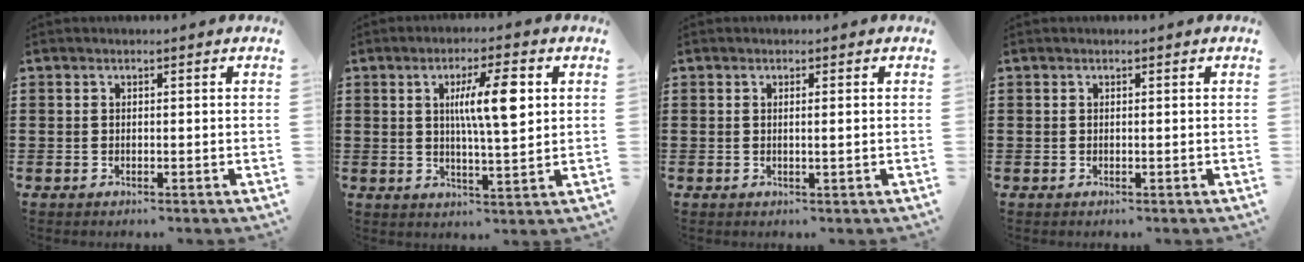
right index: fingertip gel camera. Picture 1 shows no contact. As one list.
[{"total": 8.5, "force": [2.2, 1.6, 8.0], "torque": [-0.150, 0.001, 0.031]}, {"total": 0.9, "force": [0.1, -0.3, 0.9], "torque": [-0.016, -0.005, 0.001]}, {"total": 0.0}]